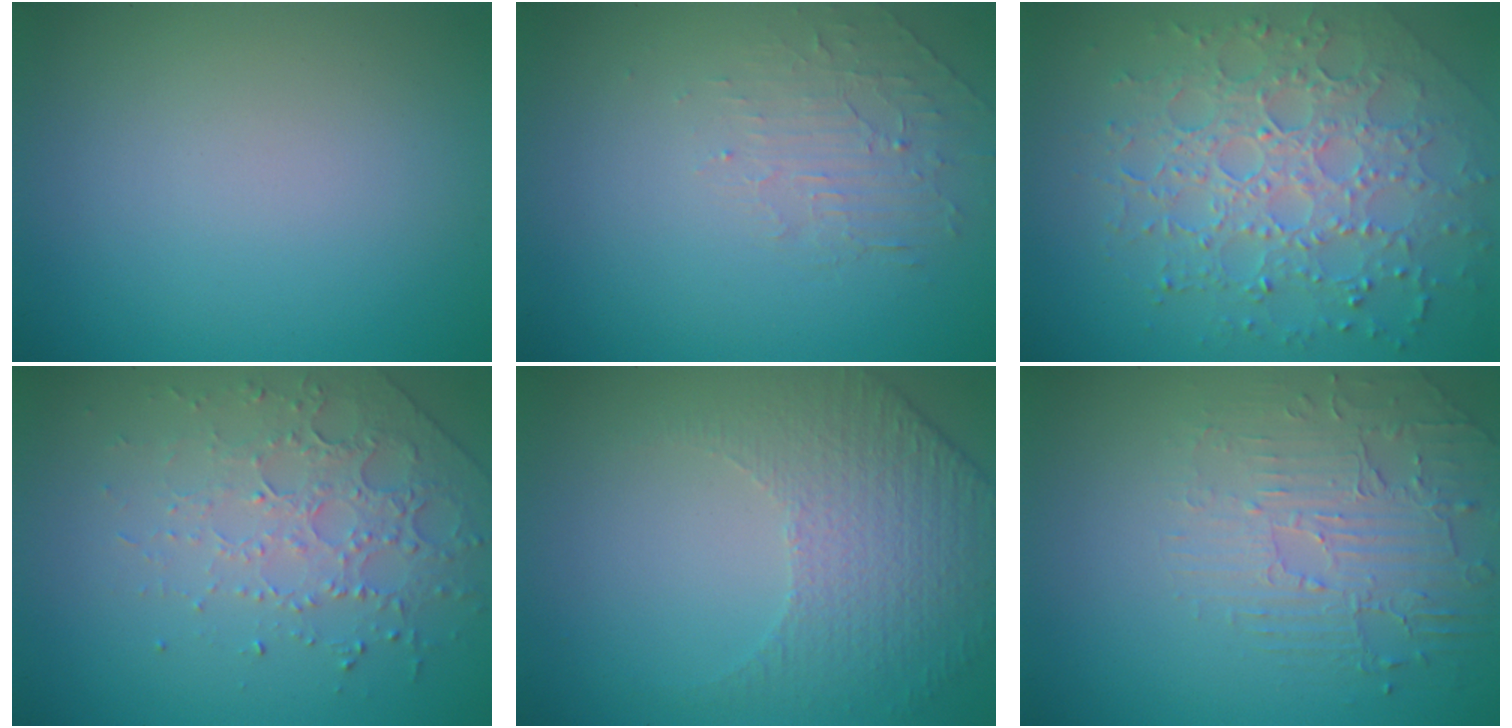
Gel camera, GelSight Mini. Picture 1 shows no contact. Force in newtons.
{"total": 1.9, "press": 0.6, "slide": 1.8}
{"total": 7.6, "press": 5.4, "slide": 5.3}
{"total": 4.4, "press": 3.1, "slide": 3.2}
{"total": 5.0, "press": 3.3, "slide": 3.8}
{"total": 2.6, "press": 2.1, "slide": 1.5}